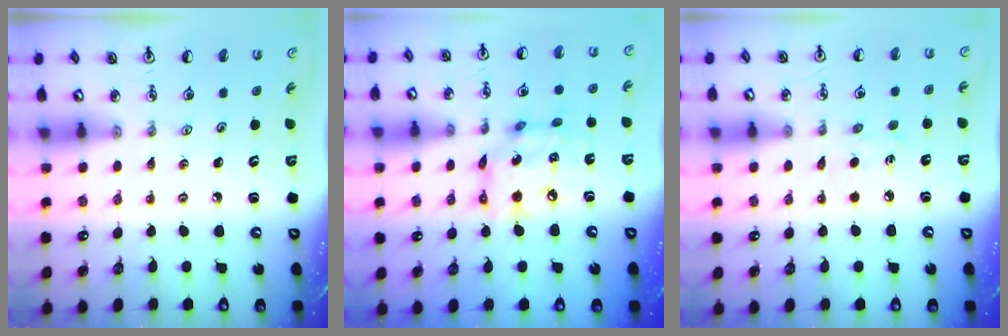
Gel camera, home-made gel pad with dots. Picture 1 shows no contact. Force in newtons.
{"total": 12.4, "press": 12.3, "slide": 1.0}
{"total": 4.6, "press": 4.5, "slide": 0.6}